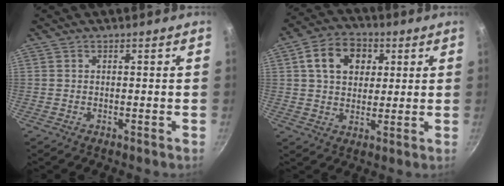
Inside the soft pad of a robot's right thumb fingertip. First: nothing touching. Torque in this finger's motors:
{"motor_torque": [0.12, 2.53, 0.77, 0.16, 0.06]}